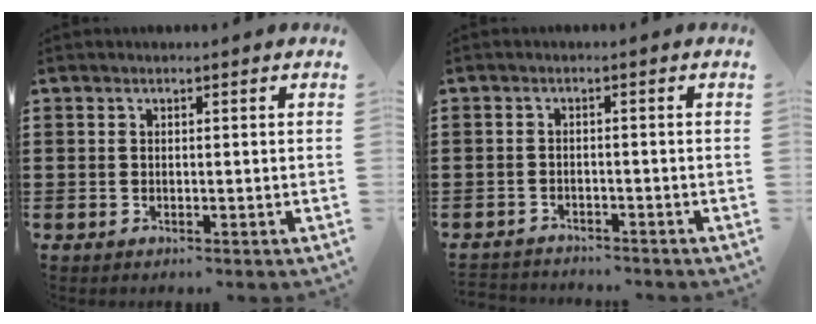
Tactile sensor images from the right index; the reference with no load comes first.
{"total": 1.9, "force": [-1.9, 0.2, -0.2], "torque": [-0.002, 0.002, -0.044]}